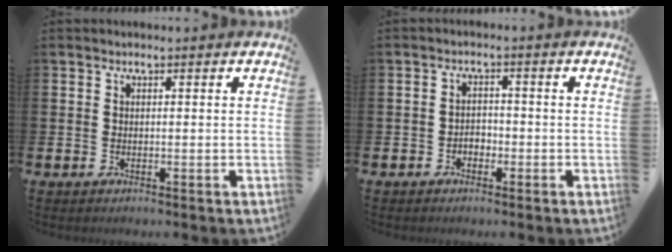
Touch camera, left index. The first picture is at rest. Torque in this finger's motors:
{"motor_torque": [-0.13, -0.01, 0.03, 0.00]}